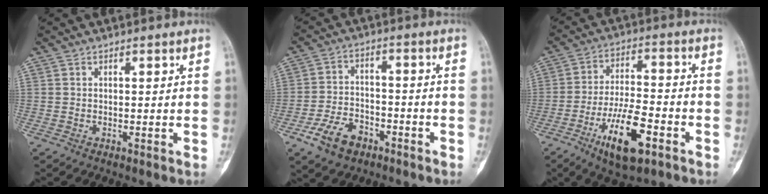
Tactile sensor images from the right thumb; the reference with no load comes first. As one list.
[{"total": 8.9, "force": [-5.1, 5.5, 4.8], "torque": [-0.073, 0.032, -0.090]}, {"total": 13.5, "force": [-6.4, 5.0, 10.8], "torque": [-0.182, 0.027, -0.107]}]